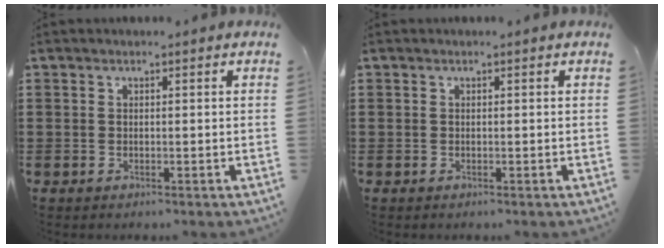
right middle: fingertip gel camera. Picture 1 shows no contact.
{"total": 0.0}